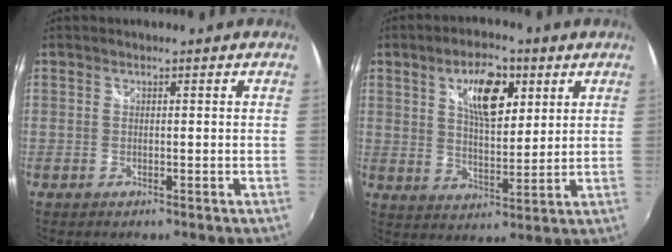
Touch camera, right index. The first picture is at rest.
{"total": 10.3, "force": [4.5, 4.5, 8.1], "torque": [-0.133, 0.013, 0.078]}